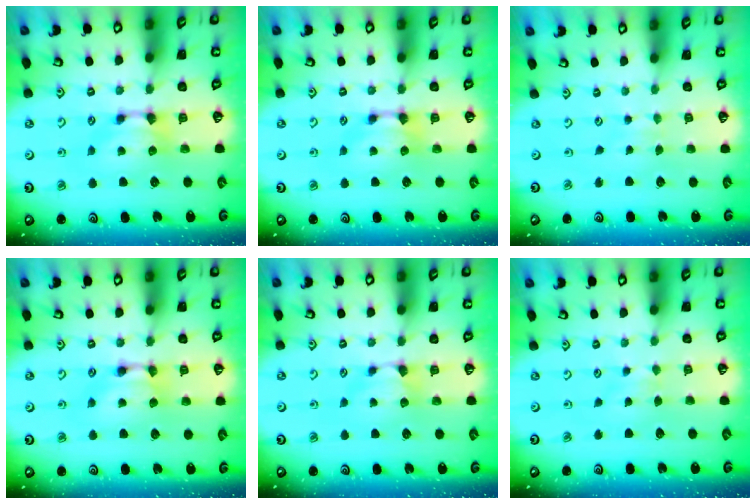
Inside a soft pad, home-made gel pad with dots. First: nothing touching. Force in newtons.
{"total": 0.0}
{"total": 3.9, "press": 3.9, "slide": 0.2}
{"total": 1.8, "press": 1.8, "slide": 0.1}
{"total": 0.8, "press": 0.7, "slide": 0.2}
{"total": 2.9, "press": 2.8, "slide": 0.6}